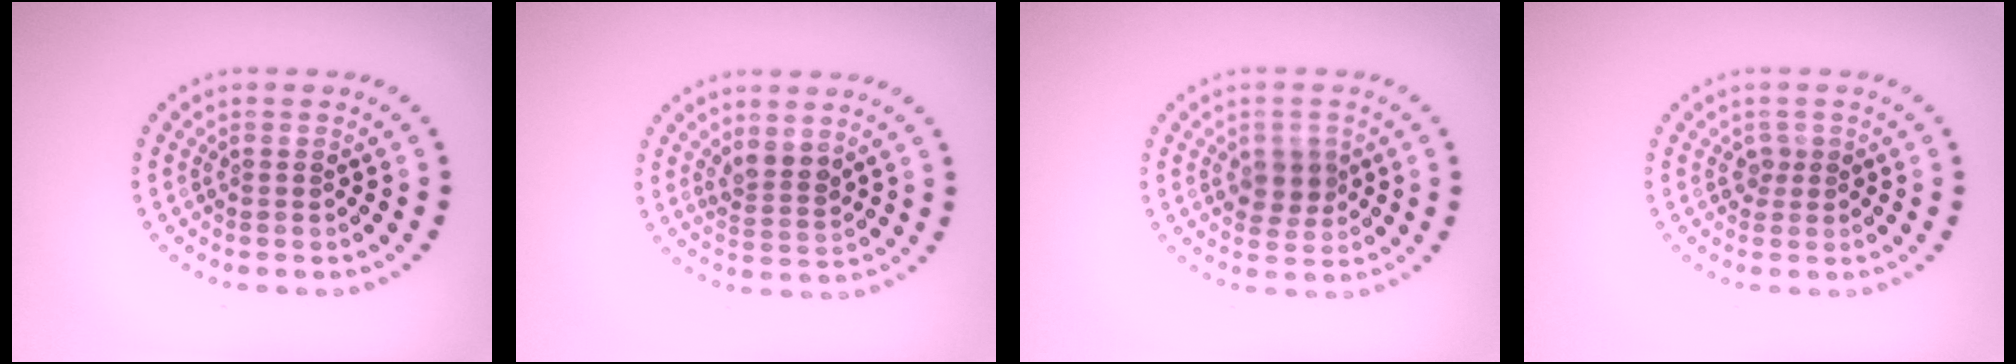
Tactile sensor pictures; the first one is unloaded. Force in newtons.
{"total": 2.2, "press": 1.9, "slide": 1.2}
{"total": 2.6, "press": 2.5, "slide": 0.8}
{"total": 1.1, "press": 0.9, "slide": 0.7}